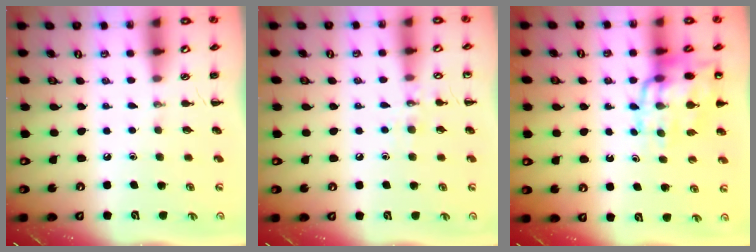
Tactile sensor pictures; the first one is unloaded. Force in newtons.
{"total": 7.5, "press": 7.3, "slide": 1.5}
{"total": 15.2, "press": 14.8, "slide": 3.3}